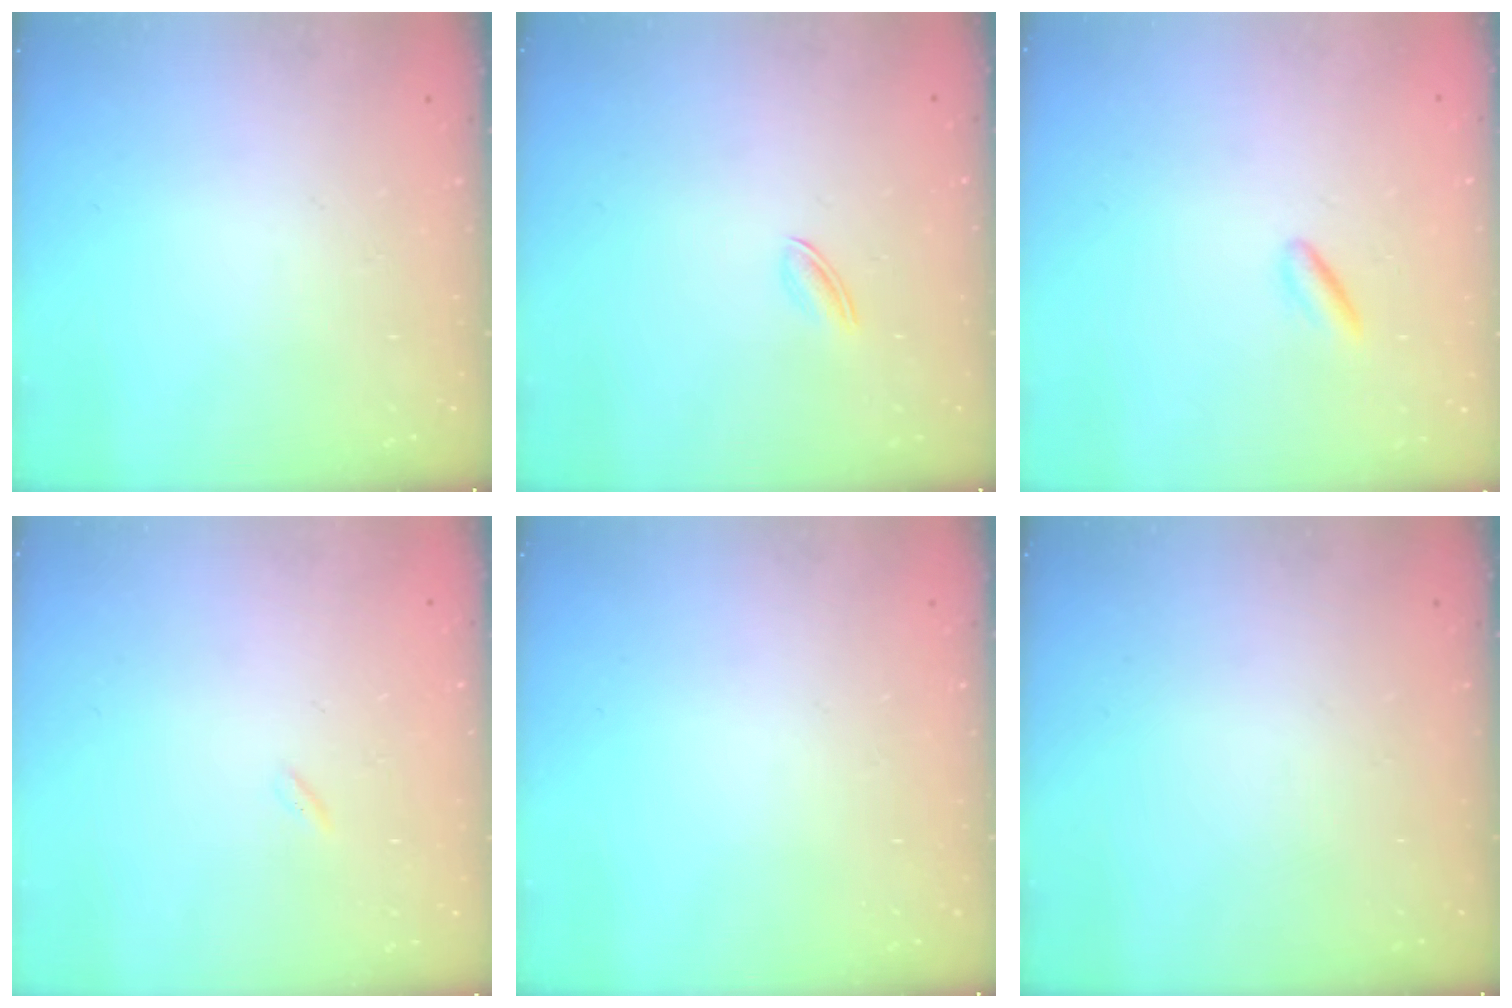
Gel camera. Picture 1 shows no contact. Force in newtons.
{"total": 2.7, "press": 2.6, "slide": 0.7}
{"total": 1.7, "press": 1.6, "slide": 0.7}
{"total": 0.0}
{"total": 0.0}
{"total": 0.0}